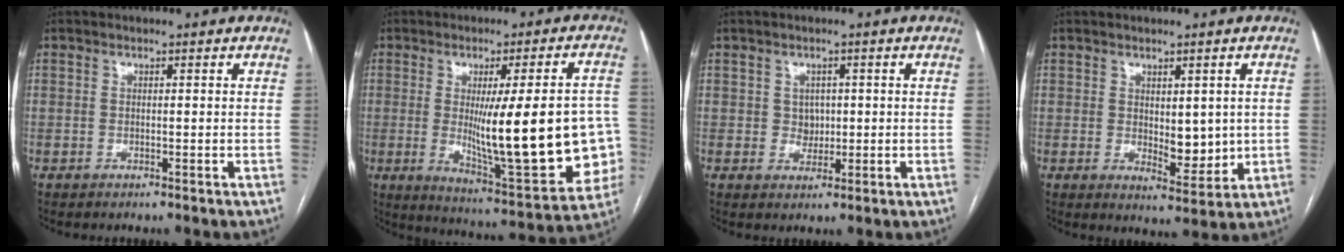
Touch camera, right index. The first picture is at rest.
{"total": 22.0, "force": [-1.8, 3.9, 21.6], "torque": [-0.254, -0.001, -0.004]}
{"total": 2.6, "force": [0.3, 2.2, 1.3], "torque": [-0.015, 0.002, 0.008]}
{"total": 5.6, "force": [0.3, 2.6, 4.9], "torque": [-0.069, -0.010, 0.016]}